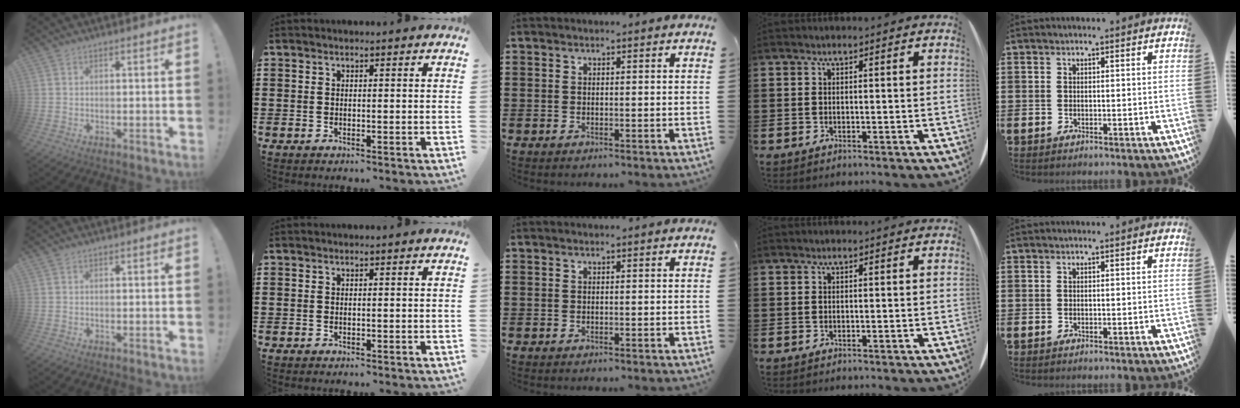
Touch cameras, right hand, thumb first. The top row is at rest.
{}